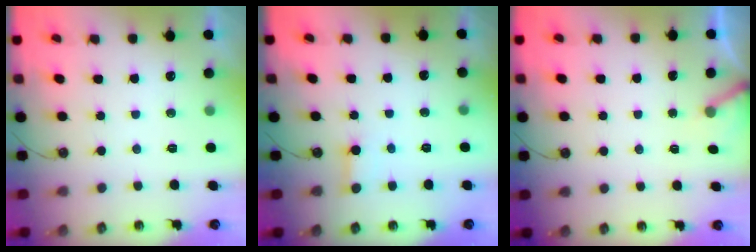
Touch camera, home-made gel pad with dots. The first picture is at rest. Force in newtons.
{"total": 2.4, "press": 2.4, "slide": 0.1}
{"total": 3.5, "press": 3.5, "slide": 0.2}